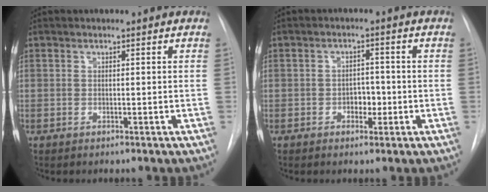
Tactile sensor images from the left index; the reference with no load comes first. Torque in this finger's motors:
{"motor_torque": [0.05, 0.02, 0.02, 0.01]}